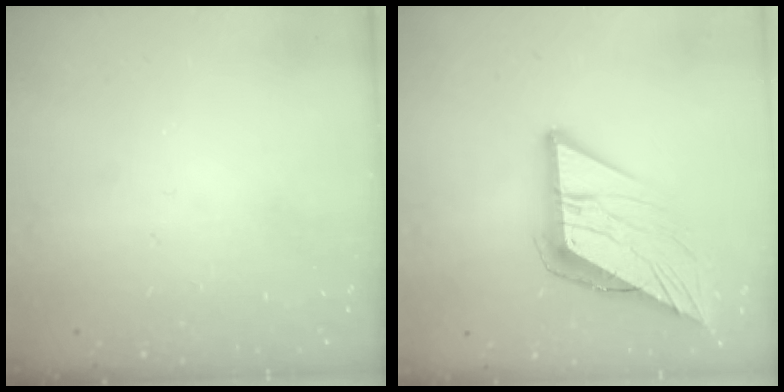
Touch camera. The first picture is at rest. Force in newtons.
{"total": 12.2, "press": 12.1, "slide": 1.4}